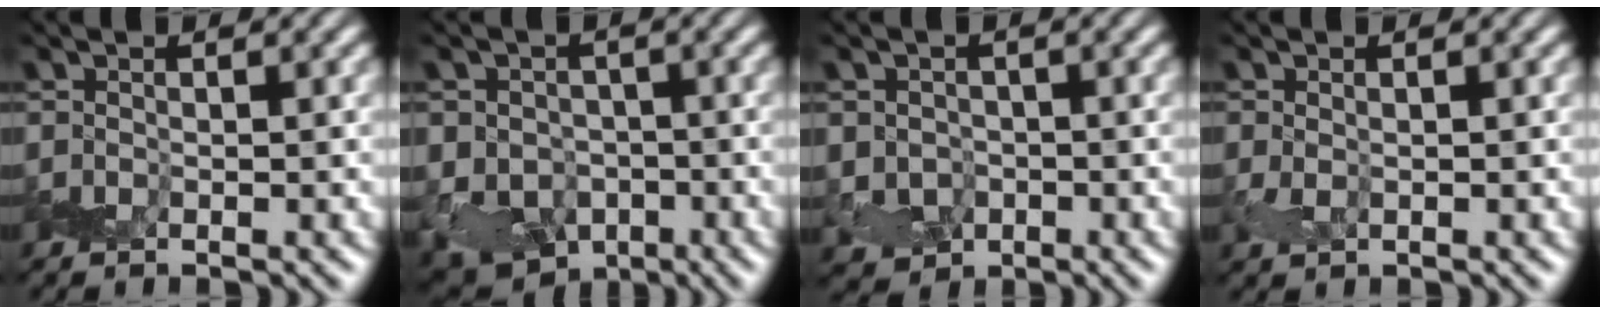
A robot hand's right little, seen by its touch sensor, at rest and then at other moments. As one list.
[{"total": 11.1, "force": [-4.8, 9.2, 3.9], "torque": [-0.056, -0.026, -0.104]}, {"total": 3.7, "force": [-1.1, 3.3, 1.1], "torque": [0.002, -0.004, -0.021]}, {"total": 0.9, "force": [0.1, 0.7, 0.6], "torque": [-0.015, -0.002, 0.005]}]